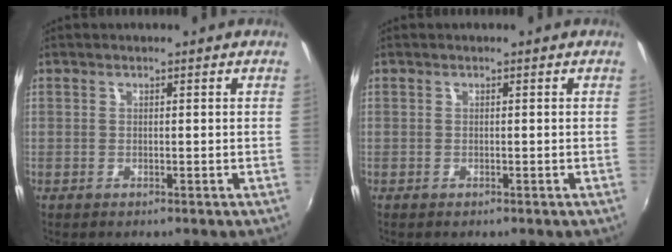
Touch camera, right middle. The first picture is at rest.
{"total": 0.0}